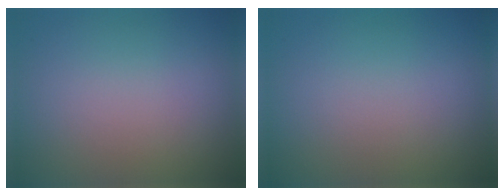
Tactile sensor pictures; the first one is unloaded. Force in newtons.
{"total": 0.0}